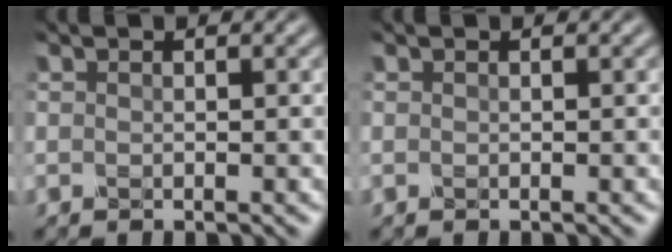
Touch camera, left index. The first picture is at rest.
{"total": 0.0}